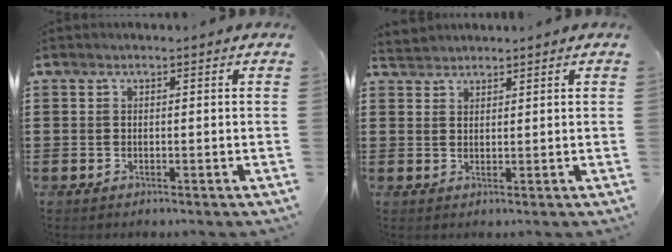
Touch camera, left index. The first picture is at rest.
{"total": 1.8, "force": [1.7, 0.4, -0.3], "torque": [-0.001, 0.004, 0.036]}